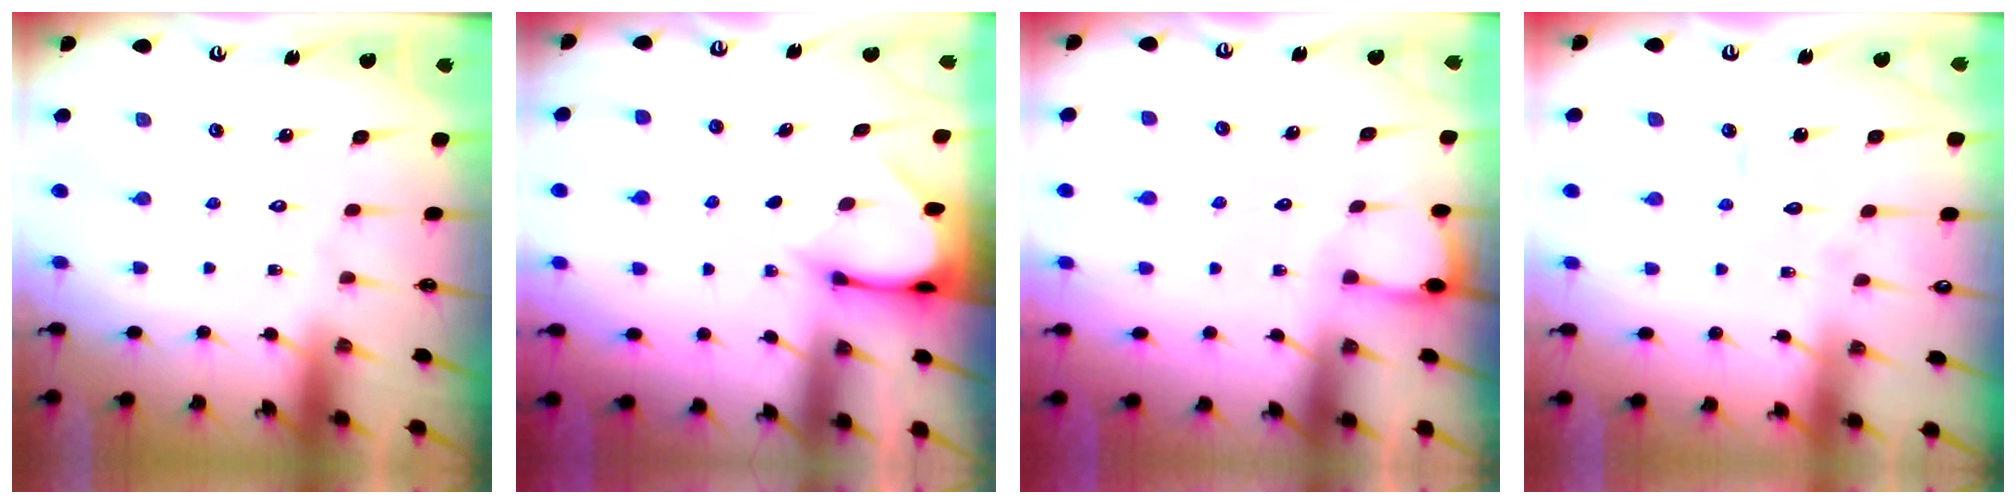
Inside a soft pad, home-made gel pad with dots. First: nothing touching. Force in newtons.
{"total": 2.9, "press": 2.9, "slide": 0.3}
{"total": 2.5, "press": 2.4, "slide": 0.4}
{"total": 4.0, "press": 4.0, "slide": 0.3}